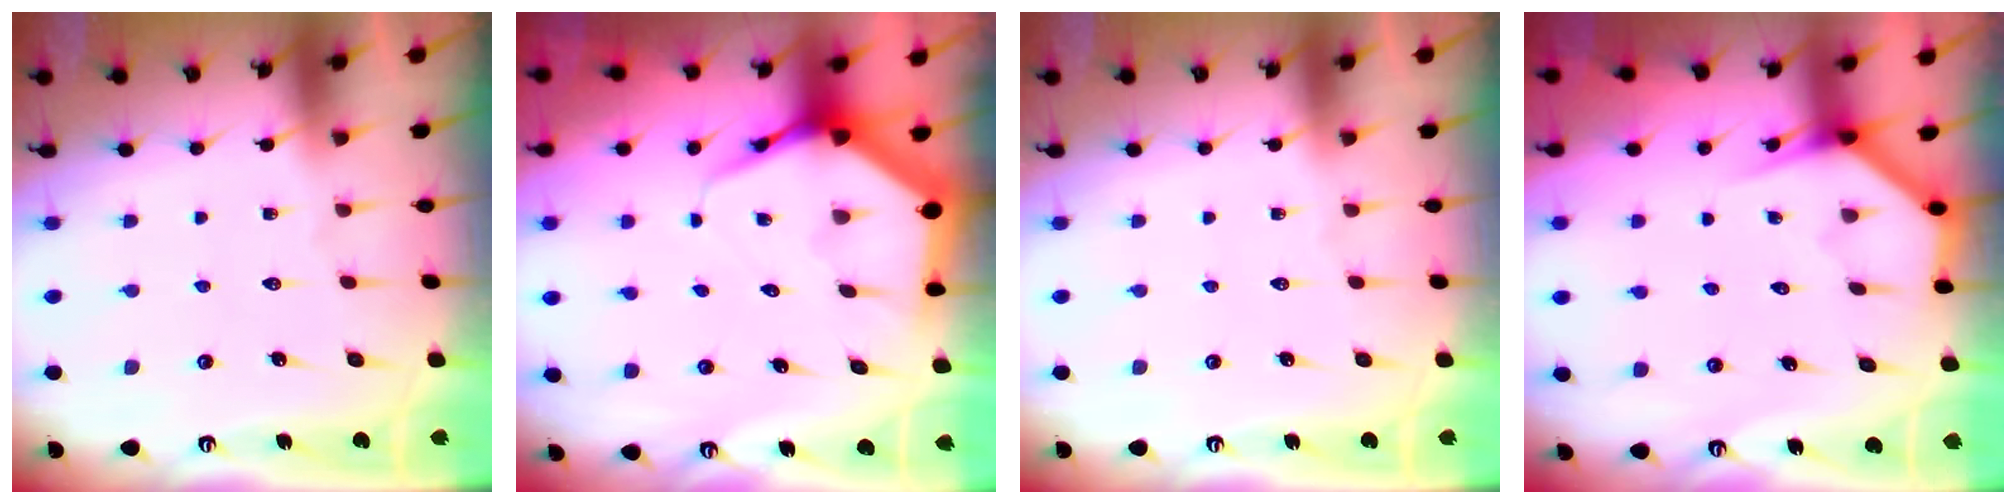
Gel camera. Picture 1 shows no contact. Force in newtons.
{"total": 6.3, "press": 6.3, "slide": 0.7}
{"total": 0.0}
{"total": 3.9, "press": 3.9, "slide": 0.3}